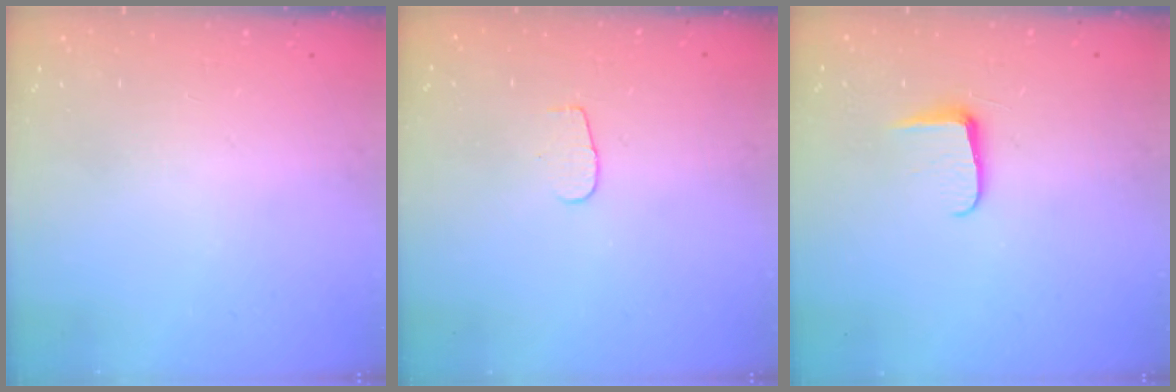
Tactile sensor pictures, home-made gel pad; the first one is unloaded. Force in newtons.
{"total": 3.6, "press": 3.6, "slide": 0.4}
{"total": 5.4, "press": 5.4, "slide": 0.7}